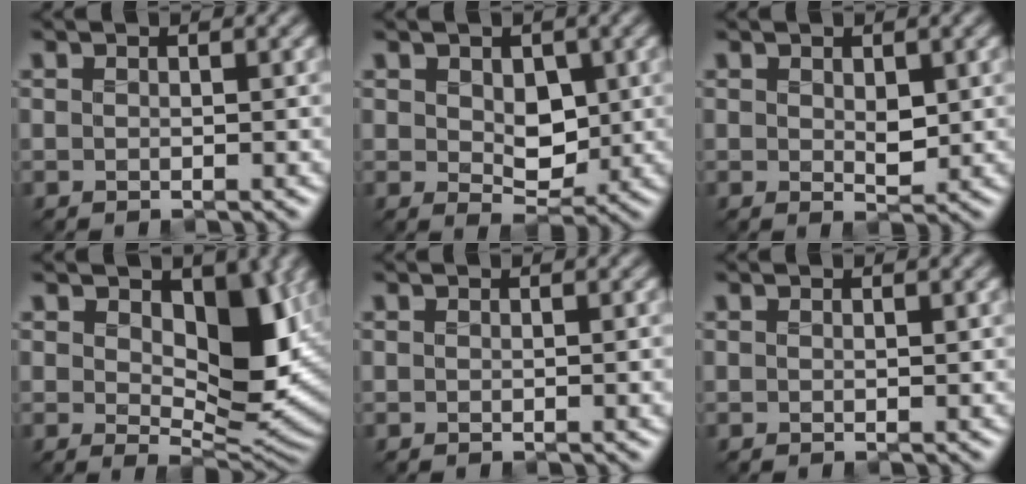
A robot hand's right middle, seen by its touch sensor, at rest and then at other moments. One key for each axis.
{"total": 3.6, "fx": 0.3, "fy": 2.4, "fz": 2.6, "tx": -0.048, "ty": -0.009, "tz": 0.001}
{"total": 1.8, "fx": 0.4, "fy": 1.0, "fz": 1.4, "tx": -0.026, "ty": -0.006, "tz": 0.007}
{"total": 8.5, "fx": 2.1, "fy": 4.6, "fz": 6.9, "tx": -0.107, "ty": -0.018, "tz": 0.030}
{"total": 0.6, "fx": 0.1, "fy": 0.2, "fz": 0.5, "tx": -0.009, "ty": 0.002, "tz": 0.002}
{"total": 0.0}